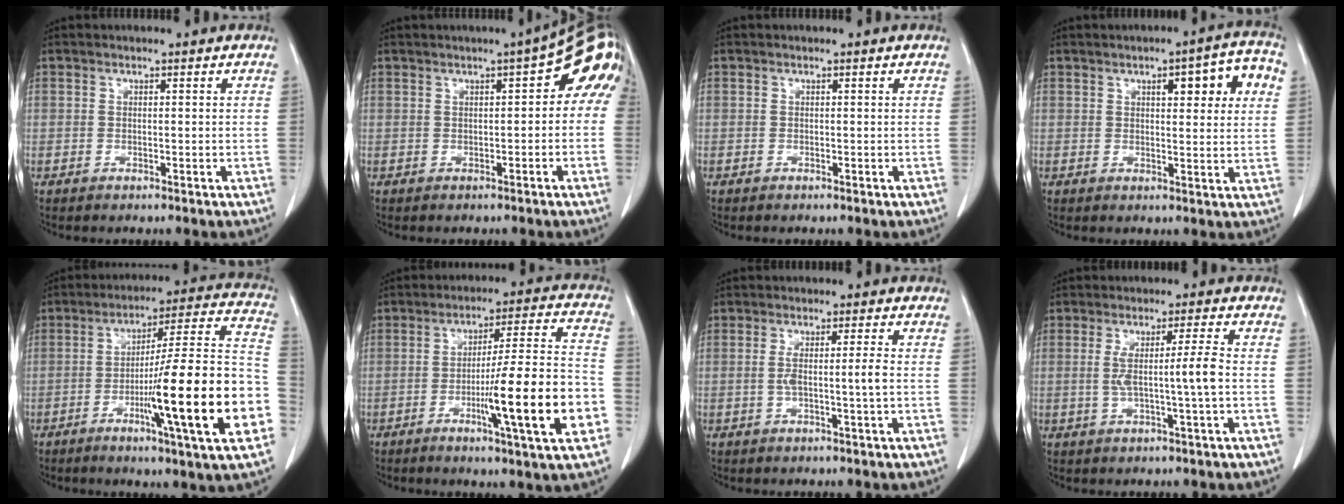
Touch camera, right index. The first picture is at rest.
{"total": 8.8, "force": [2.3, 2.3, 8.1], "torque": [-0.098, 0.031, 0.020]}
{"total": 0.0}
{"total": 8.9, "force": [3.3, 2.1, 8.0], "torque": [-0.100, 0.018, 0.040]}
{"total": 22.1, "force": [-6.6, 0.1, 21.1], "torque": [-0.263, 0.002, -0.103]}
{"total": 16.0, "force": [-5.0, 0.1, 15.2], "torque": [-0.236, -0.004, -0.078]}
{"total": 3.5, "force": [-0.6, -0.6, 3.4], "torque": [-0.066, 0.002, -0.006]}
{"total": 5.5, "force": [-0.4, -1.0, 5.4], "torque": [-0.101, 0.003, -0.003]}